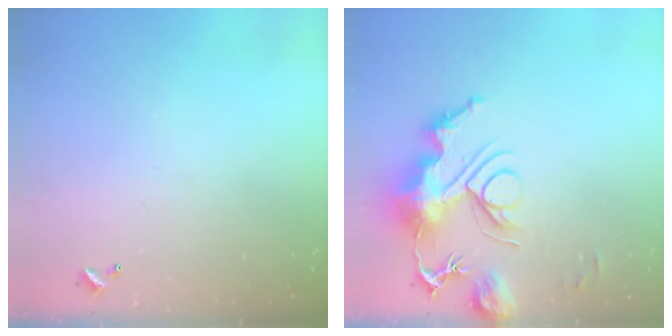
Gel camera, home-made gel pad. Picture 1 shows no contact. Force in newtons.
{"total": 13.8, "press": 13.7, "slide": 0.8}